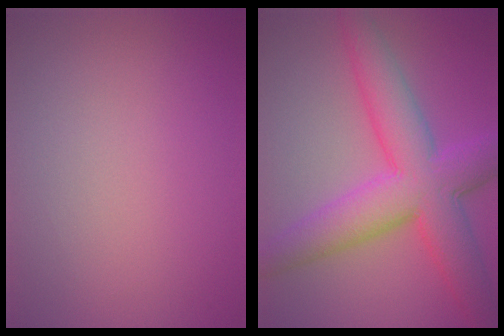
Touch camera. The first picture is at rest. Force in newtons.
{"total": 9.1, "press": 9.1, "slide": 0.3}